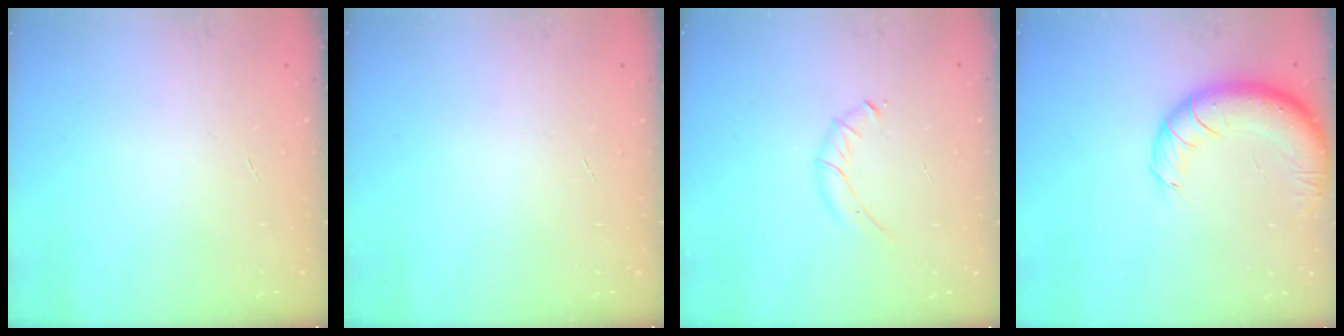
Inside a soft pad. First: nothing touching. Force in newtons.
{"total": 0.0}
{"total": 4.9, "press": 4.7, "slide": 1.3}
{"total": 14.3, "press": 14.0, "slide": 2.9}